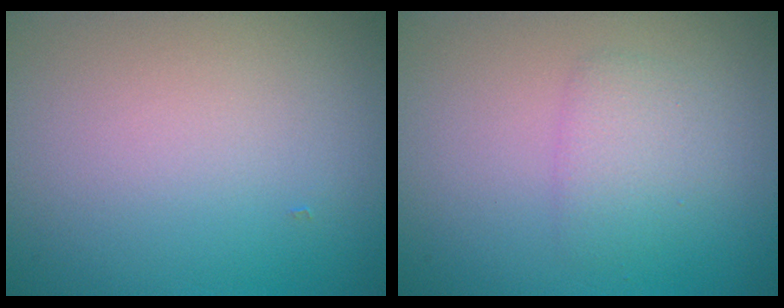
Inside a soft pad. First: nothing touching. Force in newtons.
{"total": 2.1, "press": 2.1, "slide": 0.1}